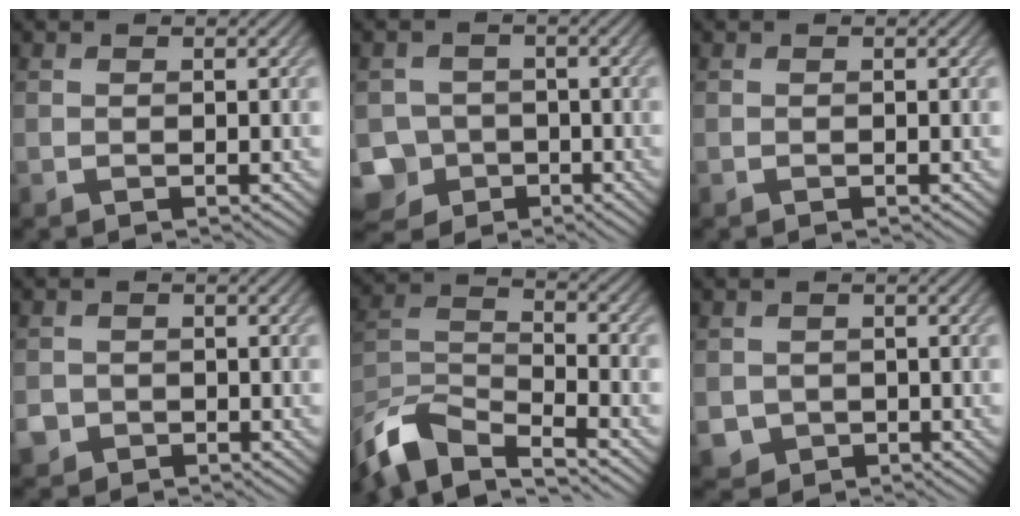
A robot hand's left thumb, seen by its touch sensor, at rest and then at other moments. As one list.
[{"total": 7.2, "force": [-3.6, 6.0, 1.6], "torque": [-0.043, -0.023, -0.077]}, {"total": 0.0}, {"total": 2.2, "force": [-1.1, 1.9, 0.4], "torque": [-0.010, -0.007, -0.026]}, {"total": 10.3, "force": [-8.3, 3.0, 5.3], "torque": [-0.119, -0.005, -0.174]}, {"total": 2.6, "force": [-0.6, 2.5, 0.6], "torque": [-0.023, -0.017, -0.012]}]